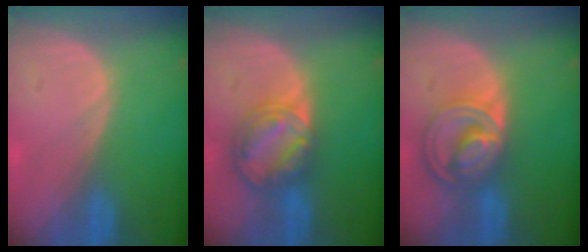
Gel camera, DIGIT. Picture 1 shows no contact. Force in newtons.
{"total": 8.5, "press": 7.2, "slide": 4.6}
{"total": 8.5, "press": 7.2, "slide": 4.5}